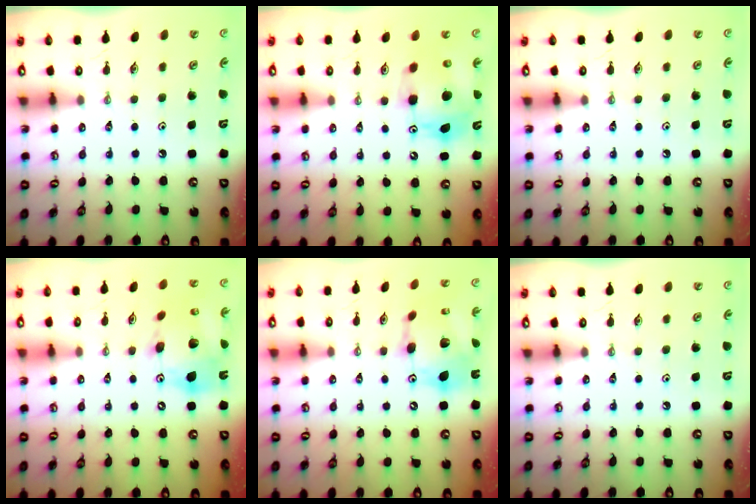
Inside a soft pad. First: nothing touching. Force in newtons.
{"total": 13.1, "press": 13.1, "slide": 0.8}
{"total": 0.0}
{"total": 18.6, "press": 18.4, "slide": 2.6}
{"total": 17.3, "press": 17.2, "slide": 1.8}
{"total": 0.0}